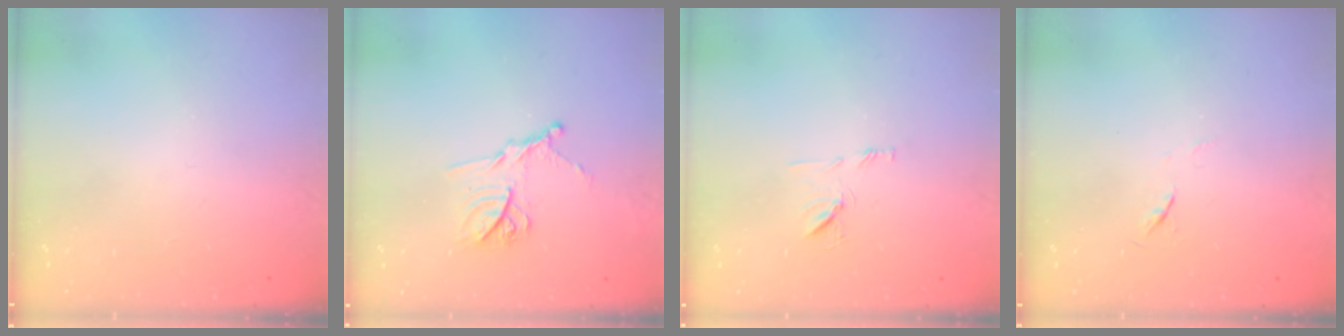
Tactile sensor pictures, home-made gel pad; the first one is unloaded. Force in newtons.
{"total": 12.6, "press": 12.5, "slide": 0.9}
{"total": 7.5, "press": 7.4, "slide": 0.6}
{"total": 4.0, "press": 4.0, "slide": 0.6}